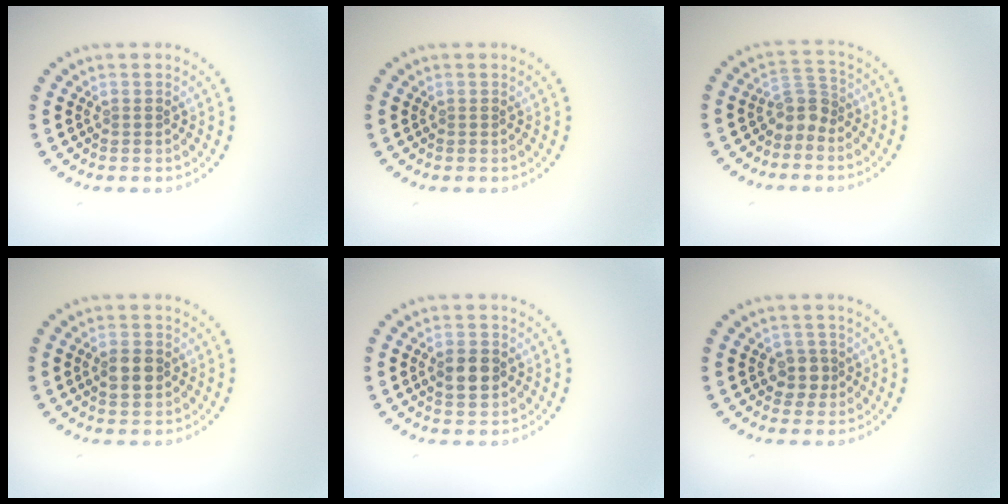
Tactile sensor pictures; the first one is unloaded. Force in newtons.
{"total": 0.0}
{"total": 2.5, "press": 1.9, "slide": 1.6}
{"total": 2.9, "press": 2.9, "slide": 0.1}
{"total": 3.0, "press": 3.0, "slide": 0.1}
{"total": 2.0, "press": 1.7, "slide": 1.1}